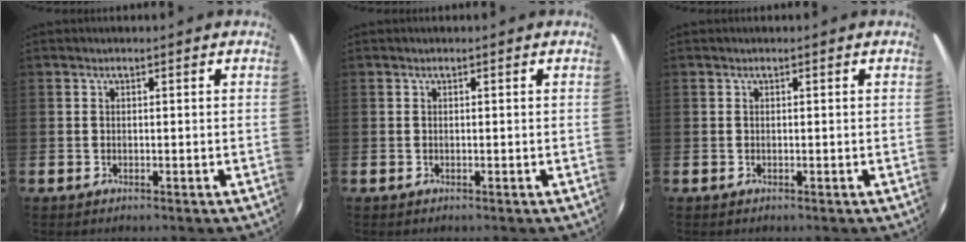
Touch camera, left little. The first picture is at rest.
{"total": 0.0}
{"total": 0.0}